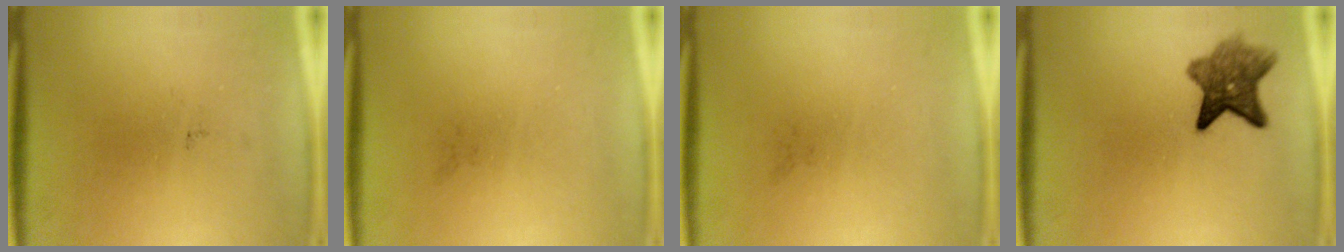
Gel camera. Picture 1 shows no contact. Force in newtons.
{"total": 0.0}
{"total": 0.0}
{"total": 6.8}